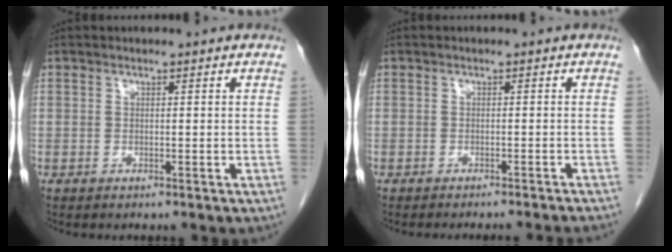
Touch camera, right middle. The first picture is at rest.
{"total": 8.0, "force": [-7.5, -0.8, 2.7], "torque": [-0.019, -0.020, -0.086]}